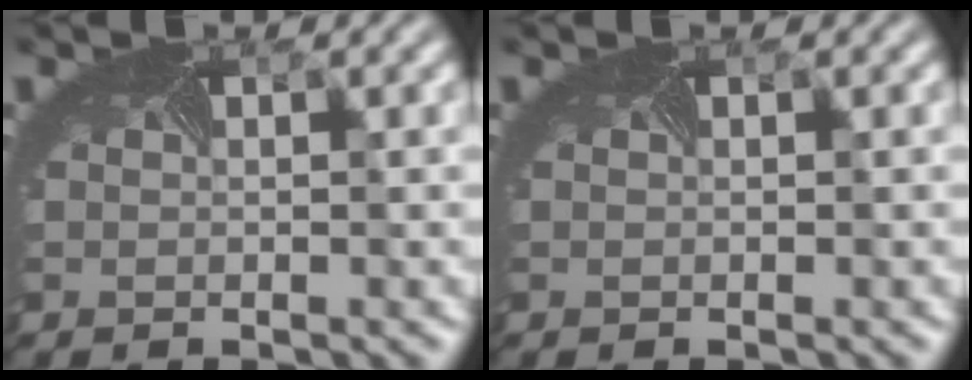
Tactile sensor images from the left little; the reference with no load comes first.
{"total": 0.0}